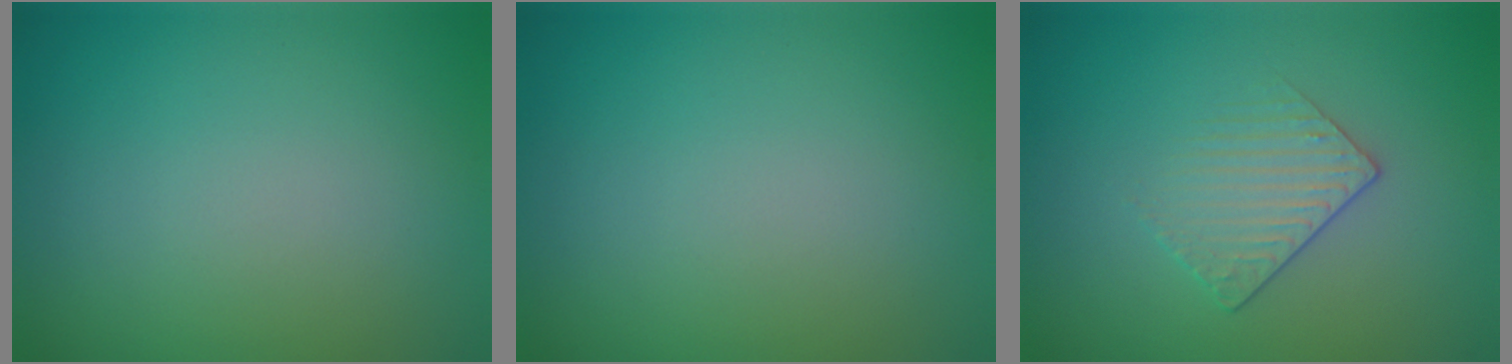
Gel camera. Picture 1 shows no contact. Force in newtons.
{"total": 0.0}
{"total": 1.5, "press": 1.0, "slide": 1.1}